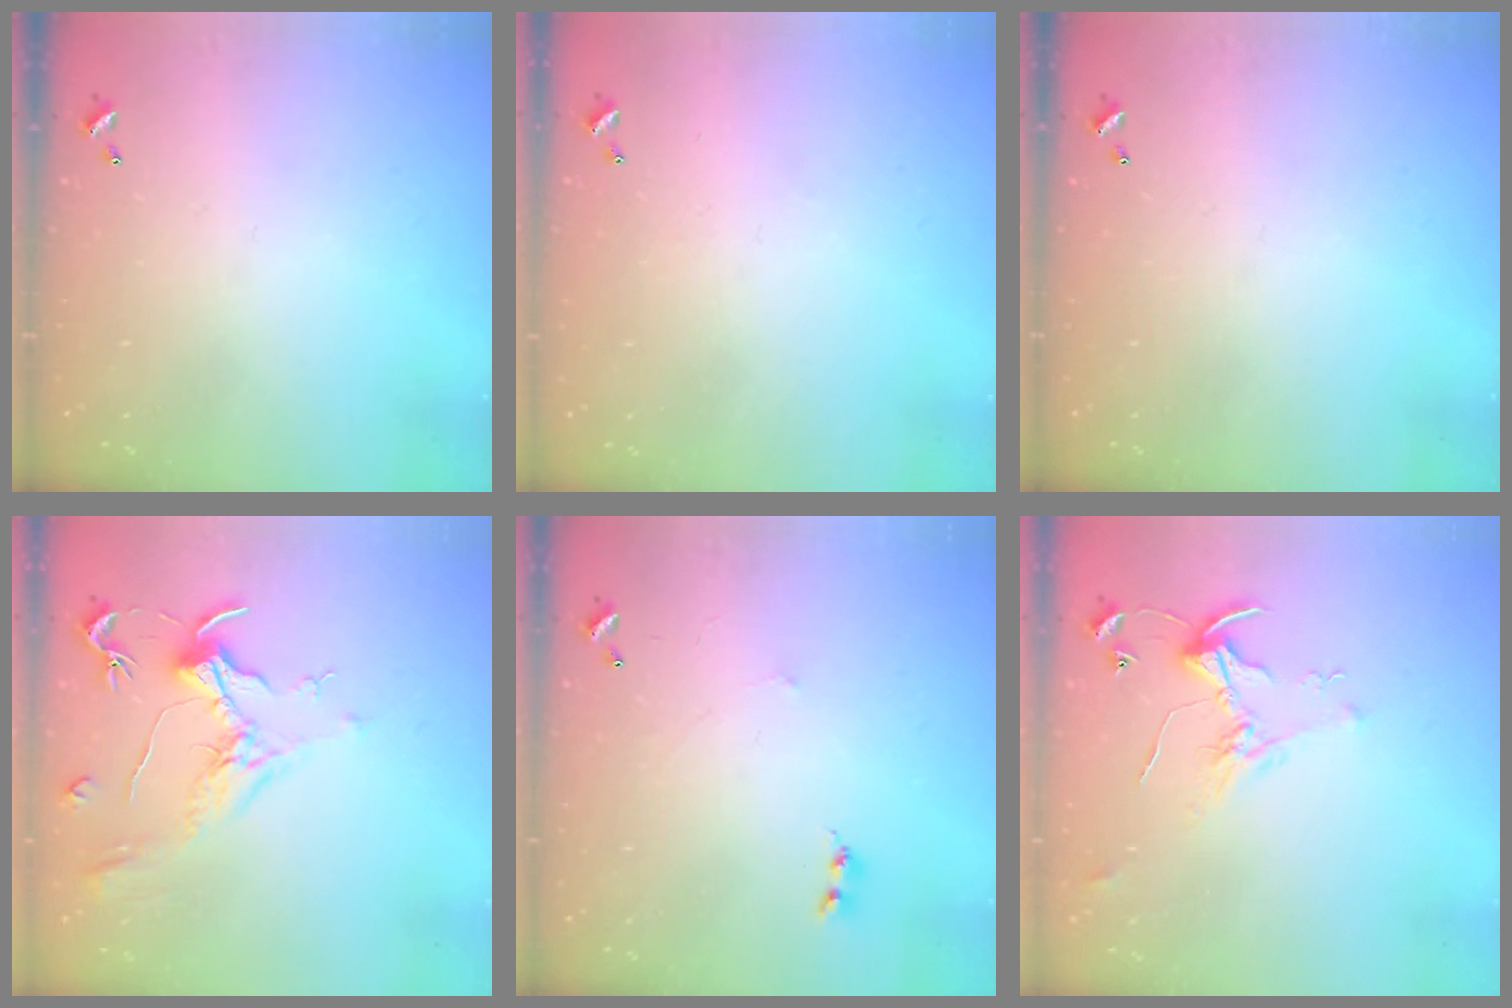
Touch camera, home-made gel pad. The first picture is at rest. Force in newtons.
{"total": 2.5, "press": 2.5, "slide": 0.4}
{"total": 0.0}
{"total": 1.8, "press": 1.6, "slide": 0.8}
{"total": 2.6, "press": 2.6, "slide": 0.4}
{"total": 2.2, "press": 2.1, "slide": 0.3}